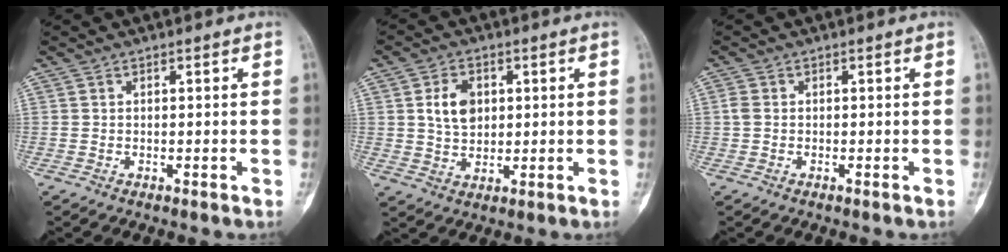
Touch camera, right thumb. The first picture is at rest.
{"total": 6.7, "force": [1.5, 4.8, 4.4], "torque": [-0.062, -0.008, 0.028]}
{"total": 1.3, "force": [-0.3, 0.7, 1.0], "torque": [-0.027, -0.002, -0.011]}